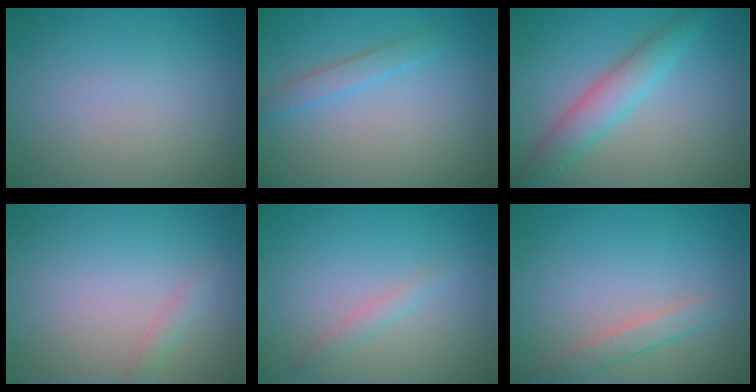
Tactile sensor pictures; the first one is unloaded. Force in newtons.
{"total": 1.7, "press": 1.7, "slide": 0.1}
{"total": 3.8, "press": 3.8, "slide": 0.1}
{"total": 0.9, "press": 0.9, "slide": 0.0}
{"total": 1.1, "press": 1.1, "slide": 0.2}
{"total": 1.9, "press": 1.9, "slide": 0.0}